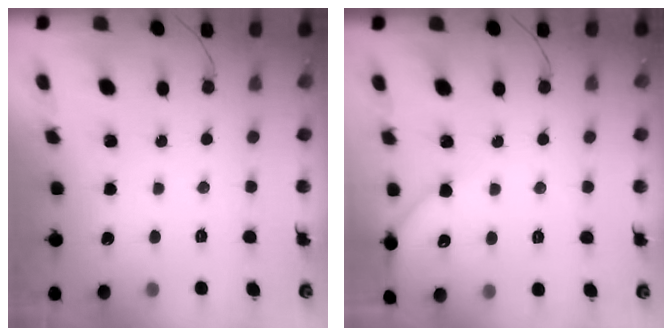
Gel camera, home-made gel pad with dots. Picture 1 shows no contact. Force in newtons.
{"total": 5.8, "press": 5.7, "slide": 0.8}